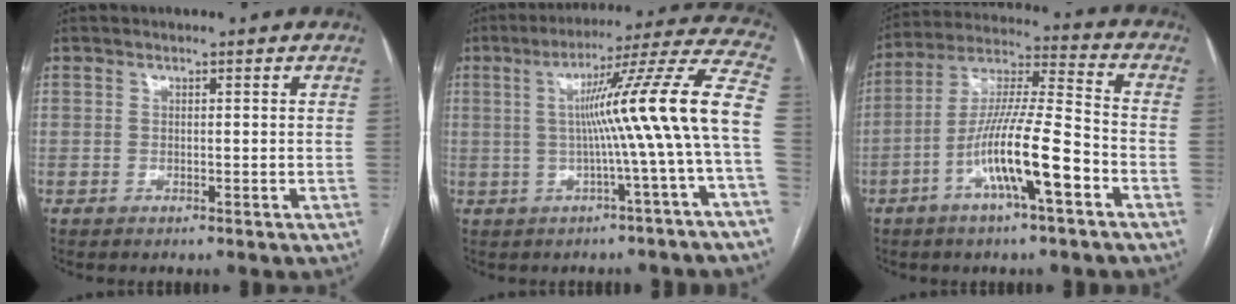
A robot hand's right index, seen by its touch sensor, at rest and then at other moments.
{"total": 15.3, "force": [-1.0, -2.5, 15.1], "torque": [-0.203, 0.020, -0.021]}
{"total": 13.9, "force": [-5.7, 1.0, 12.7], "torque": [-0.240, 0.003, -0.103]}